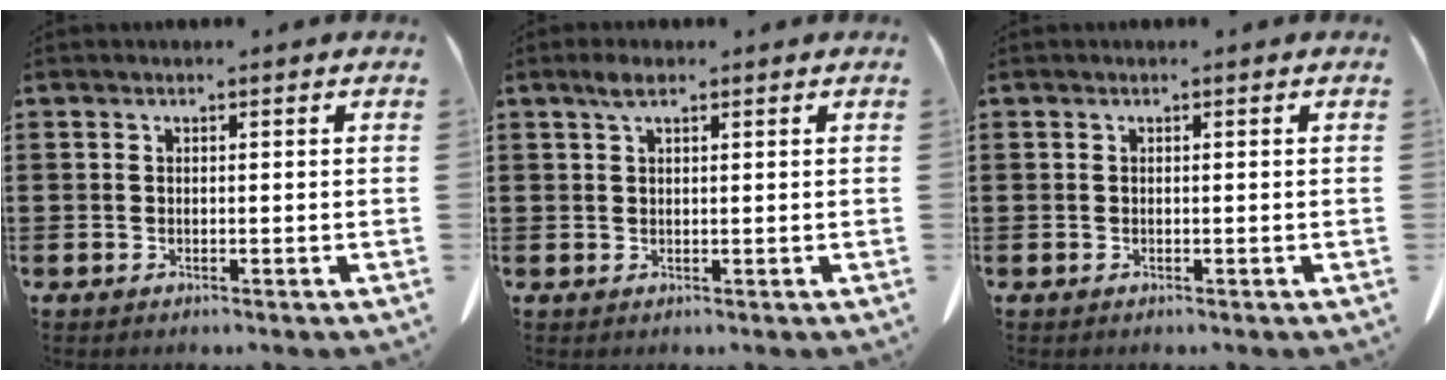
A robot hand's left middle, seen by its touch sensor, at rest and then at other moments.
{"total": 2.1, "force": [1.2, 0.7, 1.7], "torque": [-0.036, 0.004, 0.020]}
{"total": 0.0}